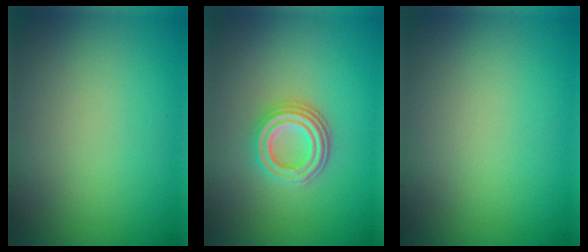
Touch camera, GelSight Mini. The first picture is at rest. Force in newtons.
{"total": 4.2, "press": 3.1, "slide": 2.7}
{"total": 0.0}